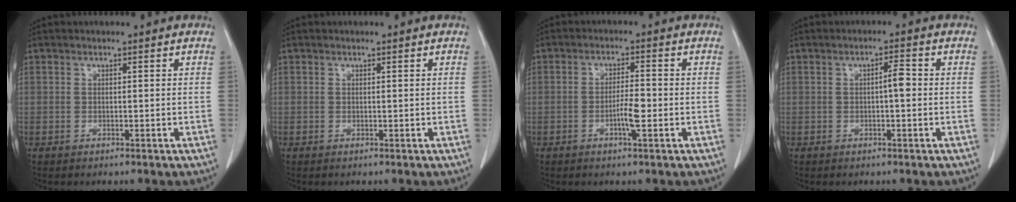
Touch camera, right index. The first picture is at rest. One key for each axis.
{"total": 0.0}
{"total": 3.7, "fx": -1.2, "fy": 0.4, "fz": 3.5, "tx": -0.062, "ty": 0.000, "tz": -0.021}
{"total": 2.3, "fx": -0.1, "fy": 0.4, "fz": 2.3, "tx": -0.036, "ty": 0.005, "tz": -0.004}